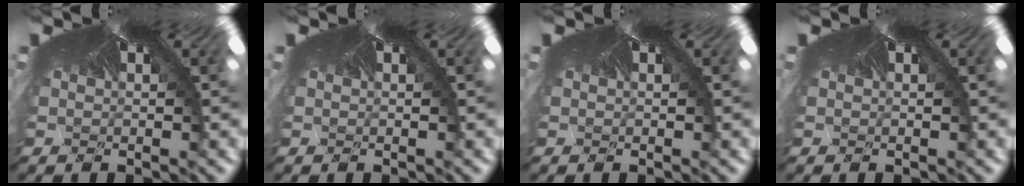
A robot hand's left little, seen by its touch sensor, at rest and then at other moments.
{"total": 0.0}
{"total": 0.0}
{"total": 0.0}